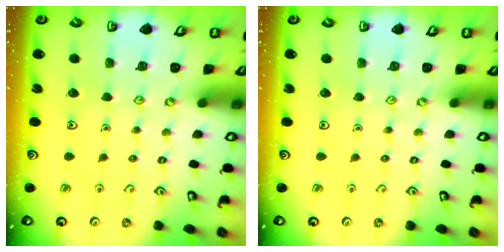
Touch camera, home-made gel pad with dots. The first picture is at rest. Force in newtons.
{"total": 0.0}